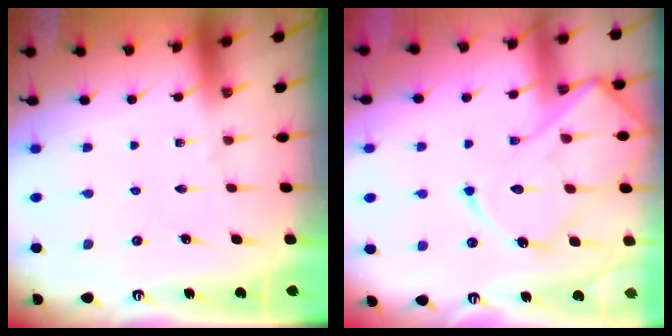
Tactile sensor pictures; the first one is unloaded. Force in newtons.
{"total": 16.7, "press": 16.6, "slide": 1.7}